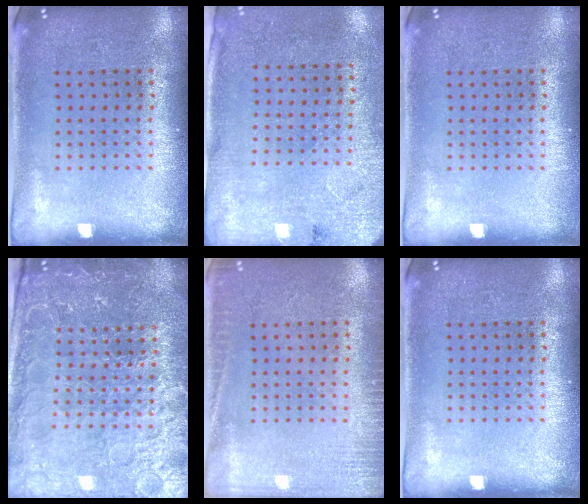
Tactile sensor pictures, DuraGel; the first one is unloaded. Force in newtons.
{"total": 2.7, "press": 2.2, "slide": 1.5}
{"total": 0.0}
{"total": 4.7, "press": 4.4, "slide": 1.5}
{"total": 2.4, "press": 2.4, "slide": 0.4}
{"total": 0.0}